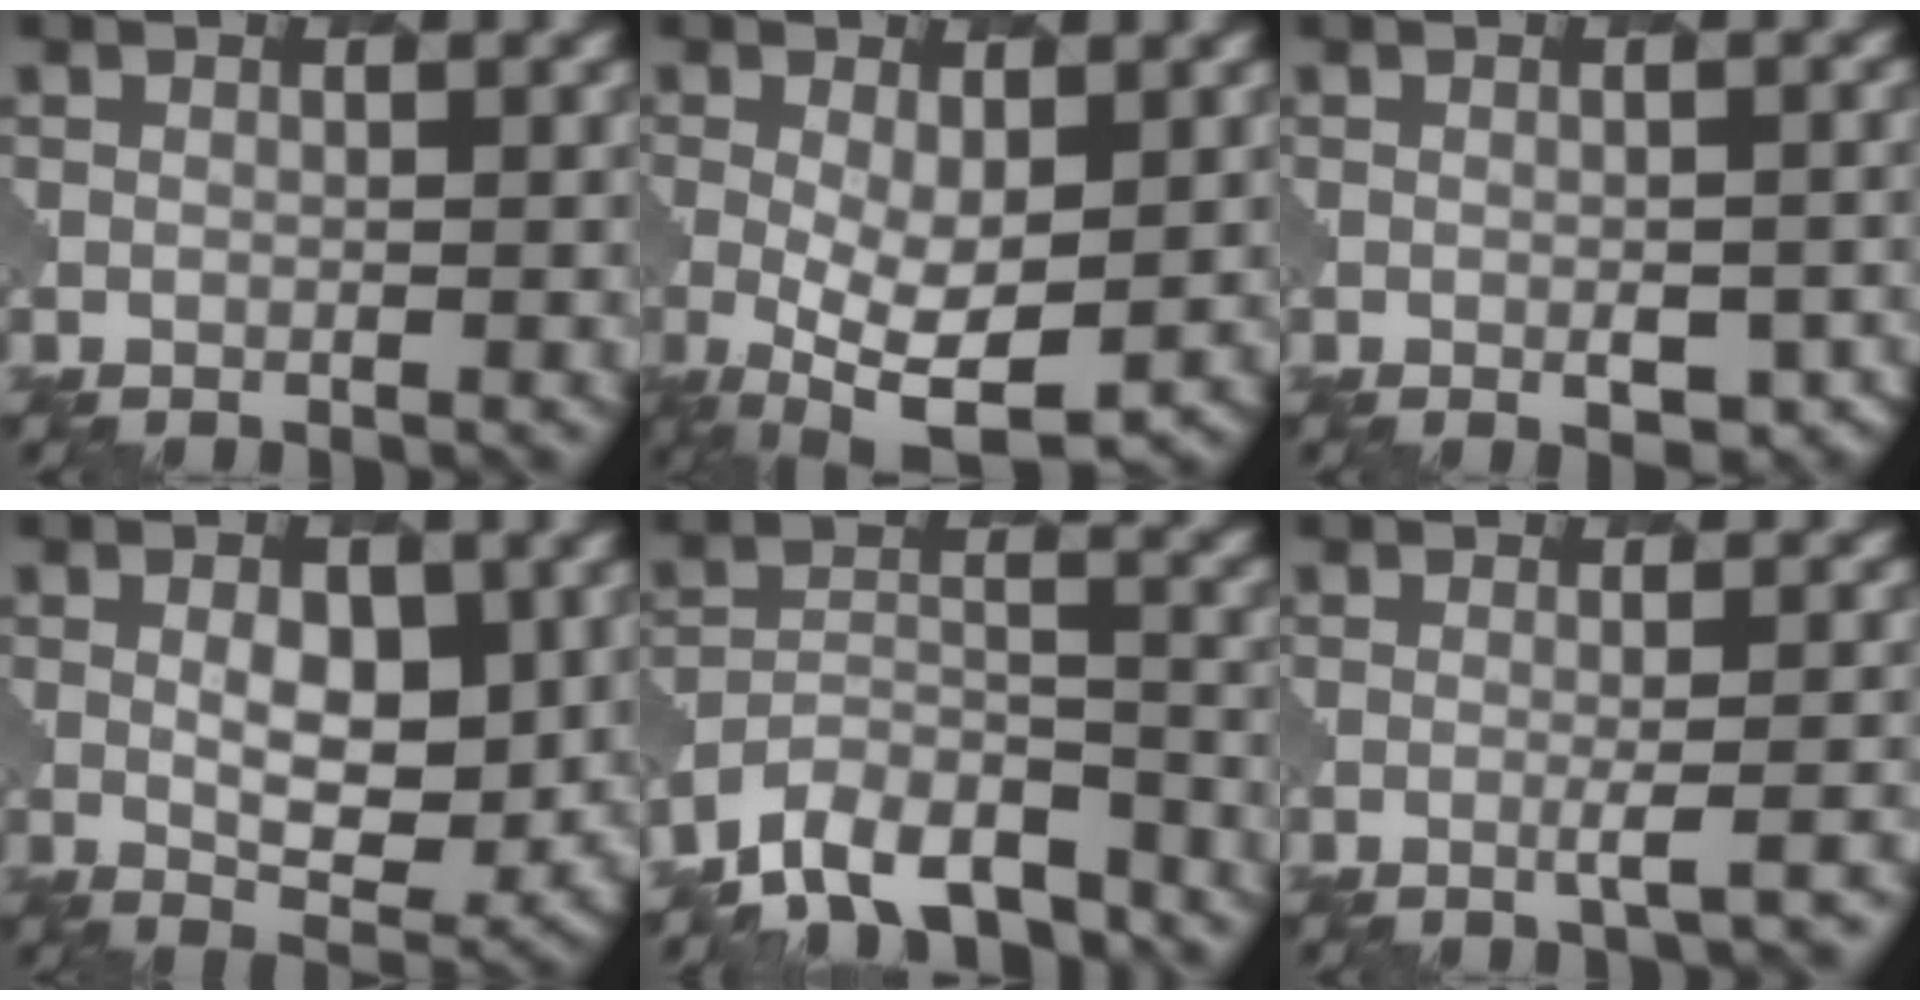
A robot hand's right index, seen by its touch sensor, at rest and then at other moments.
{"total": 5.9, "force": [-0.5, 2.6, 5.3], "torque": [-0.113, -0.022, -0.002]}
{"total": 3.2, "force": [-1.2, 1.6, 2.5], "torque": [-0.032, -0.005, -0.009]}
{"total": 4.9, "force": [0.9, 2.6, 4.0], "torque": [-0.063, -0.008, 0.019]}
{"total": 10.0, "force": [-8.9, 3.8, 2.9], "torque": [-0.052, 0.003, -0.127]}
{"total": 2.4, "force": [-0.8, 0.5, 2.2], "torque": [-0.021, 0.010, -0.023]}